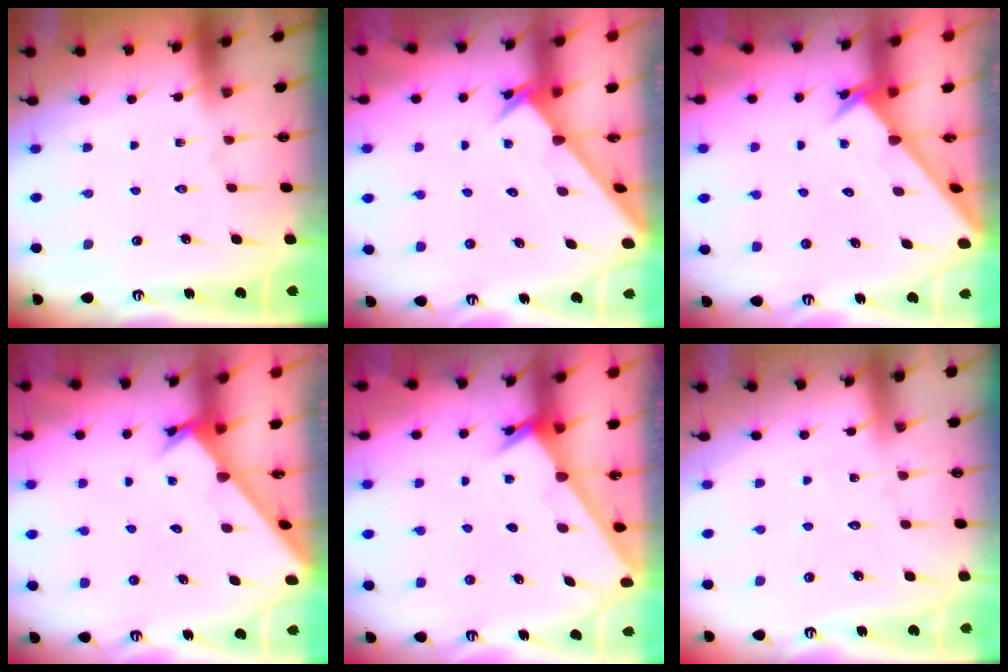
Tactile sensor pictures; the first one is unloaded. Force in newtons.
{"total": 2.5, "press": 2.5, "slide": 0.2}
{"total": 2.4, "press": 2.4, "slide": 0.2}
{"total": 2.4, "press": 2.4, "slide": 0.1}
{"total": 2.4, "press": 2.4, "slide": 0.2}
{"total": 2.6, "press": 2.6, "slide": 0.2}